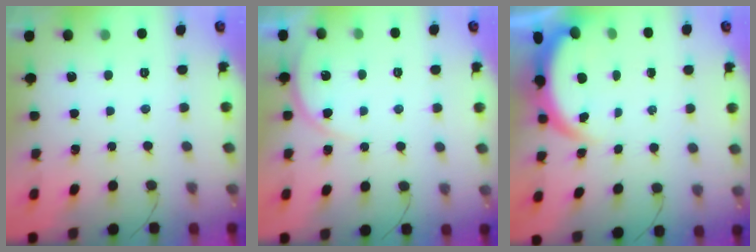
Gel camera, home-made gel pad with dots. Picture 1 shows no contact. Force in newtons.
{"total": 4.7, "press": 4.6, "slide": 0.6}
{"total": 3.7, "press": 3.7, "slide": 0.1}